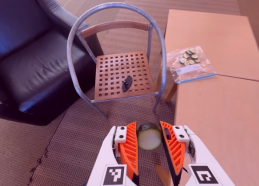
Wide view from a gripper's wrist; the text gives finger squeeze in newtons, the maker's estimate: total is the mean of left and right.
{"total": 11.5, "left": 11.7, "right": 11.2}